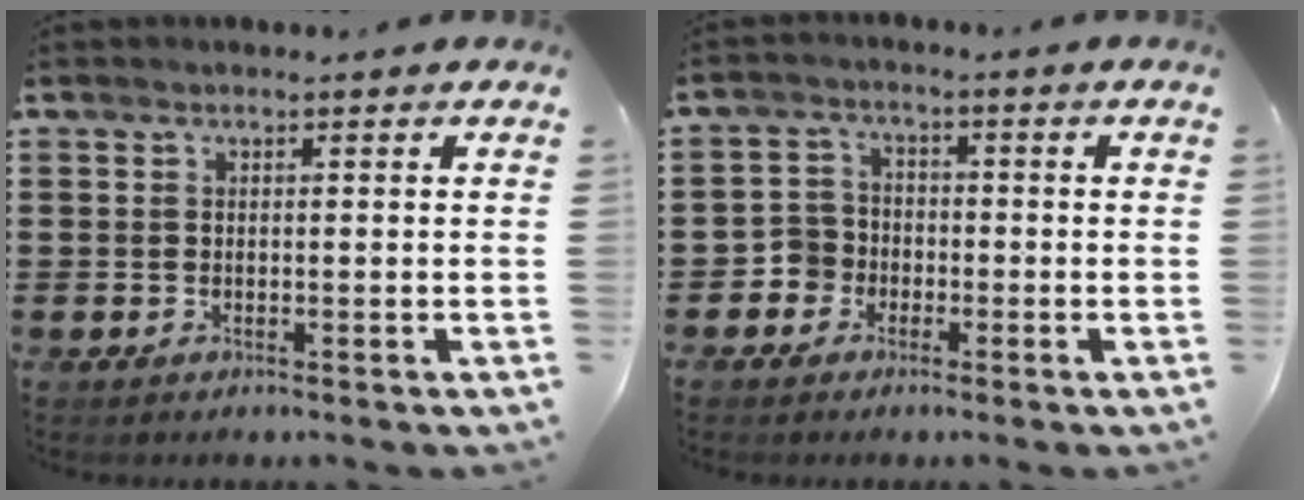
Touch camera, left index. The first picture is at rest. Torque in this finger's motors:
{"motor_torque": [-0.25, 0.41, 0.01, -0.01]}